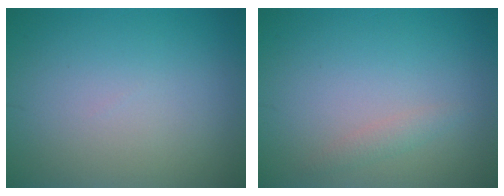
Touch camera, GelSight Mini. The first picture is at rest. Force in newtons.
{"total": 1.0, "press": 1.0, "slide": 0.0}